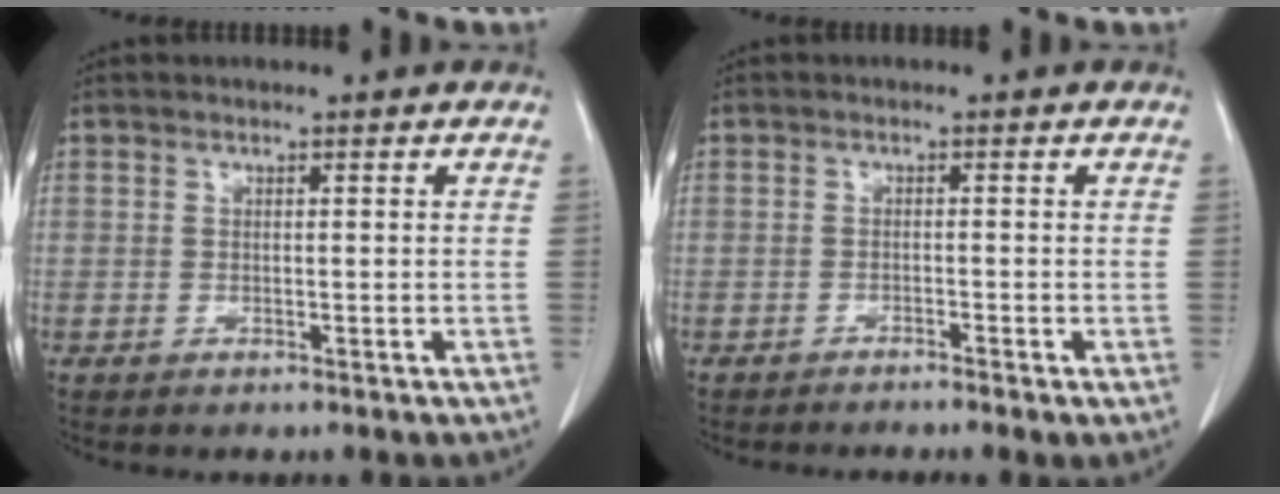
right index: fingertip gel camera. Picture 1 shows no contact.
{"total": 2.5, "force": [-2.0, -0.2, 1.5], "torque": [-0.016, 0.001, -0.030]}